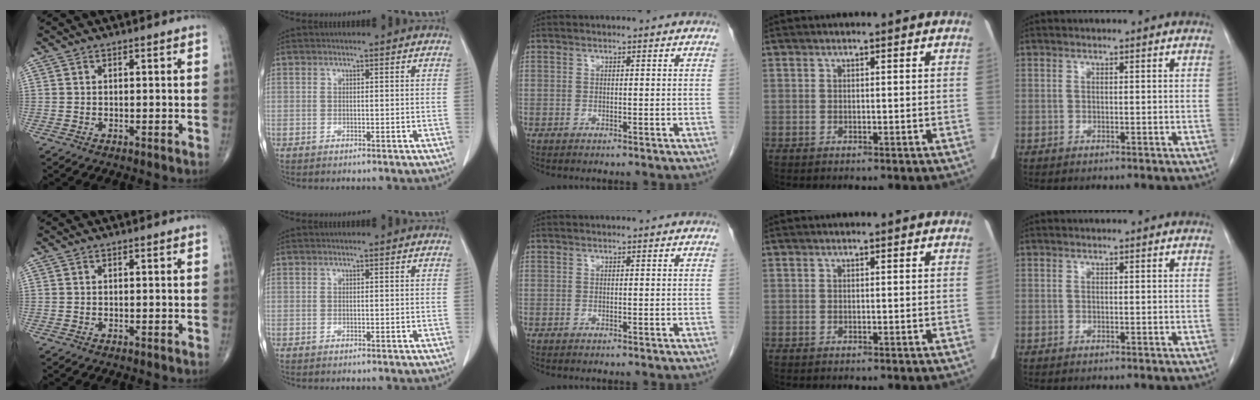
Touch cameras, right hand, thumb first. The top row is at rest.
{}